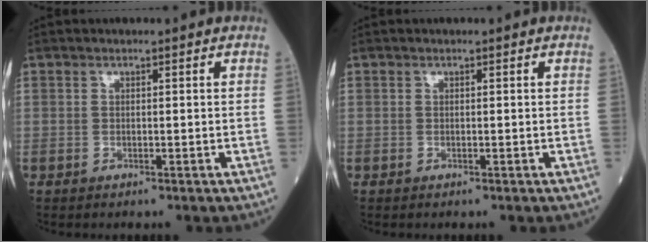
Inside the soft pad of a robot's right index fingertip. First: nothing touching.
{"total": 0.0}